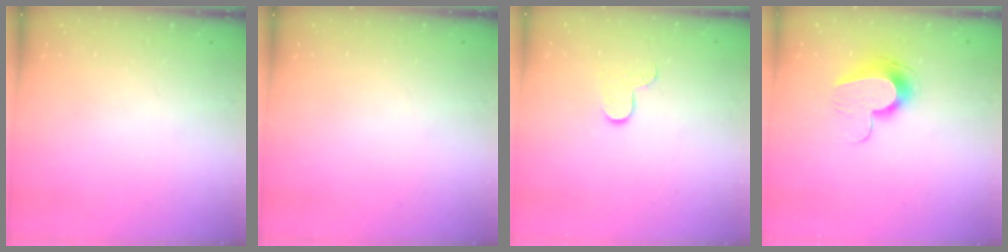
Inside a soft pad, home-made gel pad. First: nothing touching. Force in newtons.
{"total": 0.0}
{"total": 6.2, "press": 6.1, "slide": 0.5}
{"total": 9.6, "press": 9.6, "slide": 0.1}